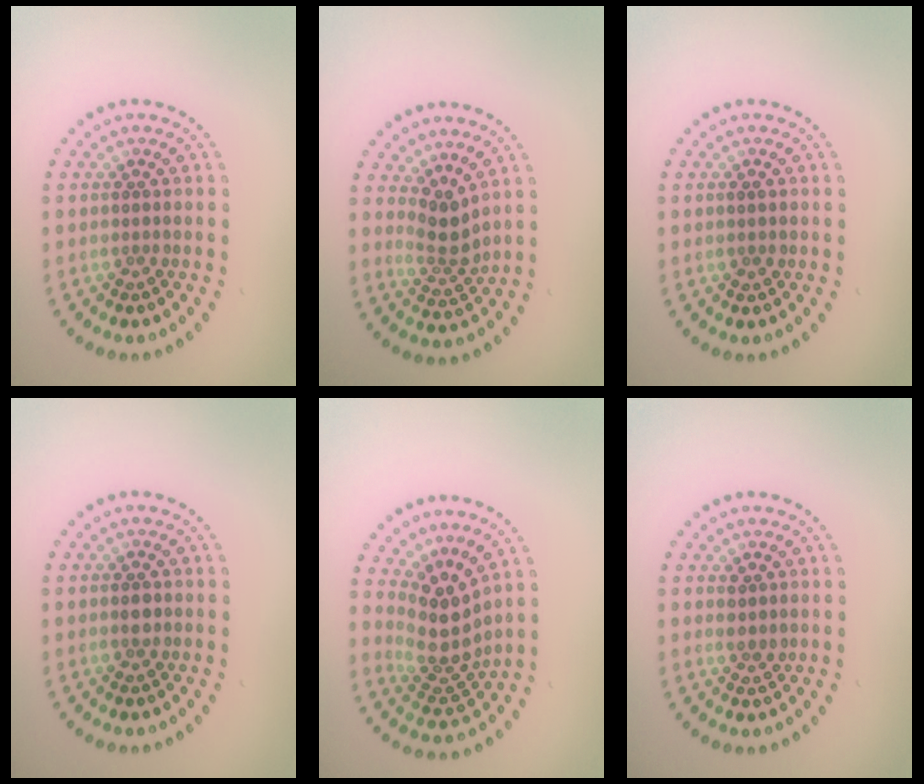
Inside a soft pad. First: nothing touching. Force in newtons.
{"total": 2.6, "press": 1.8, "slide": 1.8}
{"total": 0.8, "press": 0.8, "slide": 0.1}
{"total": 1.0, "press": 1.0, "slide": 0.1}
{"total": 4.0, "press": 3.0, "slide": 2.6}
{"total": 1.1, "press": 1.1, "slide": 0.4}